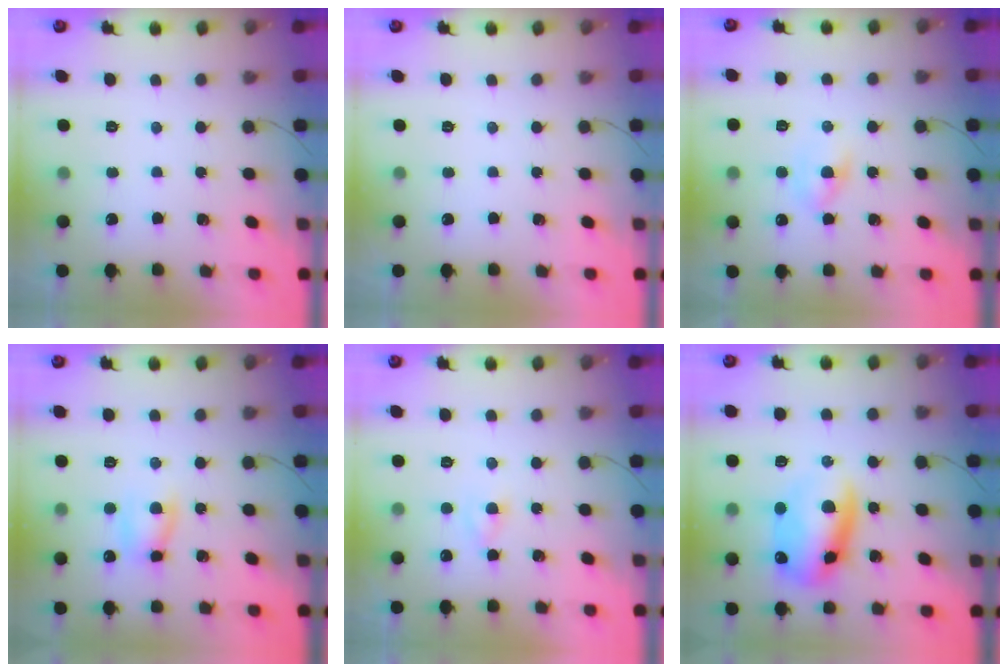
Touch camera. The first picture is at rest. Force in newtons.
{"total": 0.0}
{"total": 2.9, "press": 2.8, "slide": 0.8}
{"total": 6.1, "press": 6.1, "slide": 1.0}
{"total": 1.9, "press": 1.6, "slide": 0.9}
{"total": 12.7, "press": 12.4, "slide": 2.4}